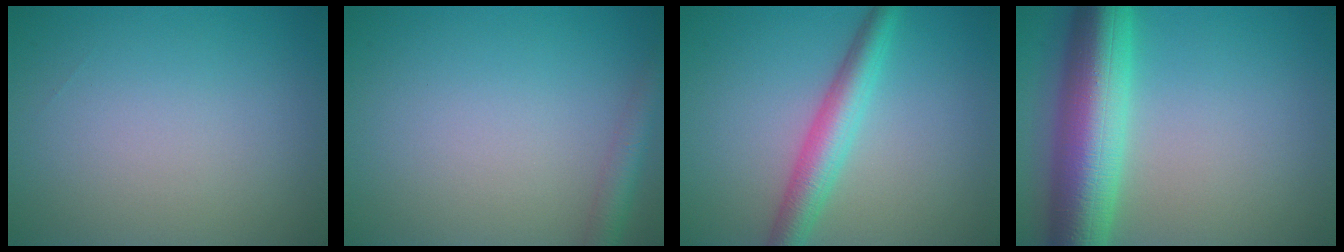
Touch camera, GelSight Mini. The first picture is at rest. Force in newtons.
{"total": 2.4, "press": 2.4, "slide": 0.1}
{"total": 4.1, "press": 4.1, "slide": 0.2}
{"total": 9.9, "press": 9.9, "slide": 0.3}